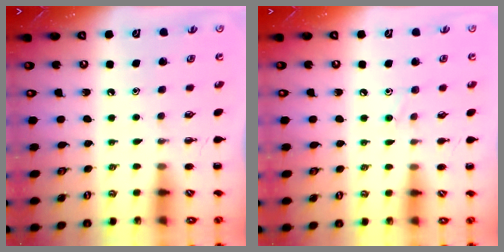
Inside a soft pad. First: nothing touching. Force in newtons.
{"total": 4.8, "press": 4.5, "slide": 1.6}